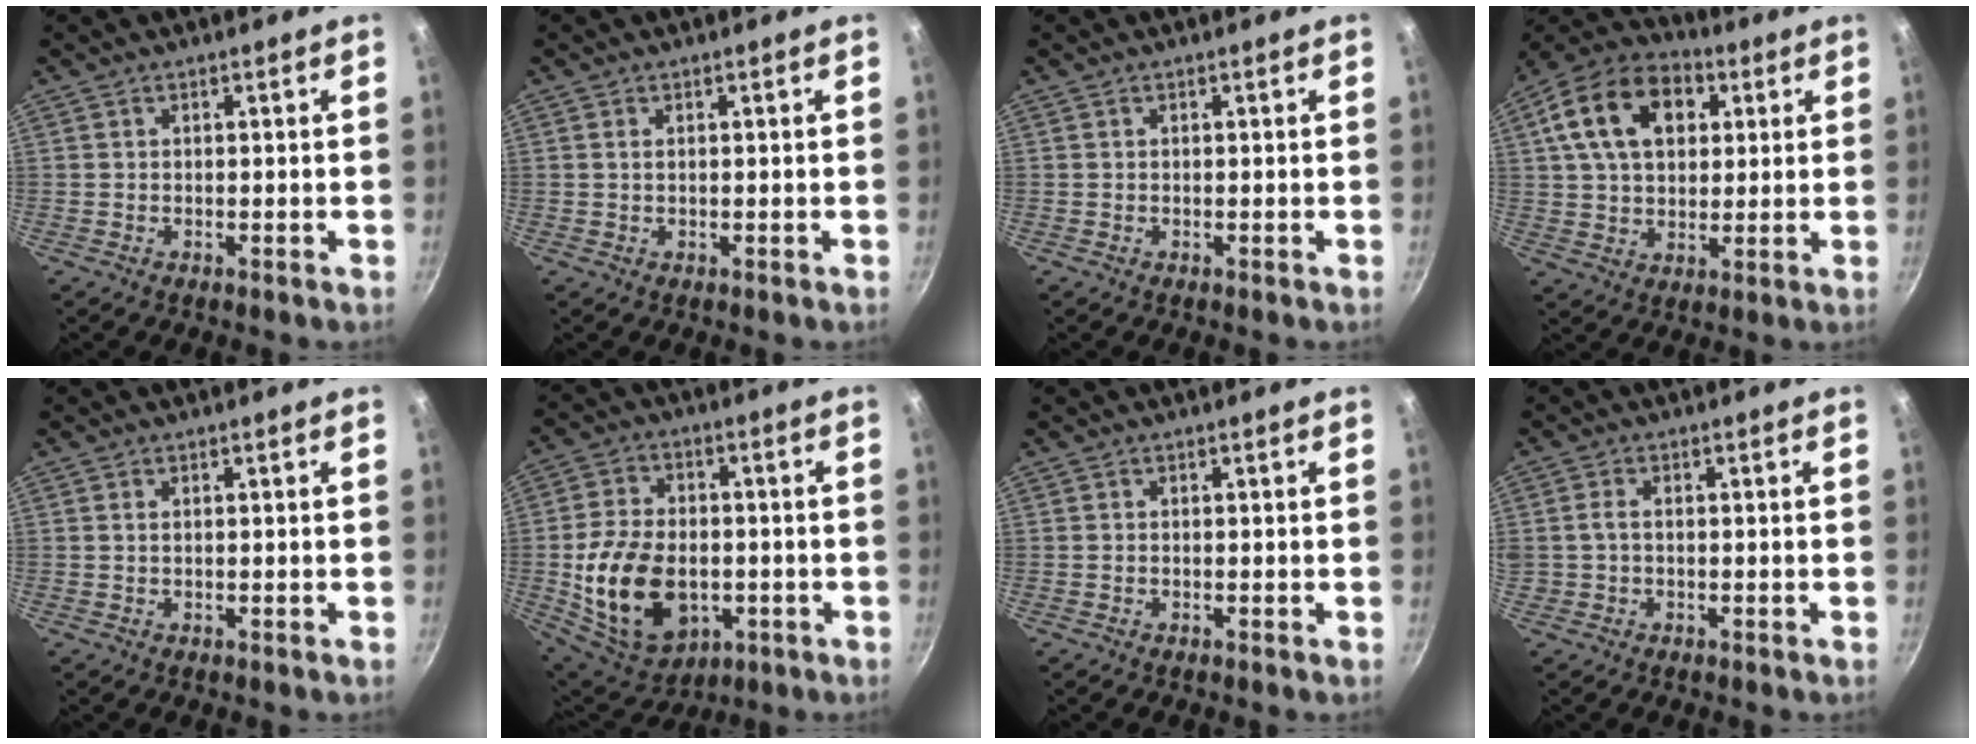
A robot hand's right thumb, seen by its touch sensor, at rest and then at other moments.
{"total": 0.7, "force": [0.2, 0.4, 0.6], "torque": [-0.010, 0.001, 0.004]}
{"total": 0.0}
{"total": 17.7, "force": [5.5, 11.9, 11.8], "torque": [-0.187, 0.014, 0.080]}
{"total": 0.6, "force": [0.2, 0.3, 0.5], "torque": [-0.009, 0.001, 0.004]}
{"total": 18.7, "force": [-3.3, 12.5, 13.5], "torque": [-0.234, 0.009, -0.041]}
{"total": 0.0}
{"total": 2.0, "force": [-0.1, 1.3, 1.5], "torque": [-0.028, 0.007, -0.002]}